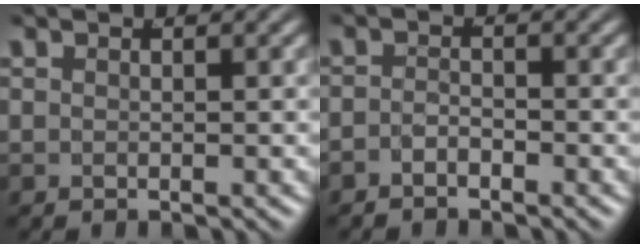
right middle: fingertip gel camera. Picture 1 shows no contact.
{"total": 1.8, "force": [-1.6, 0.7, 0.3], "torque": [-0.009, -0.009, -0.027]}